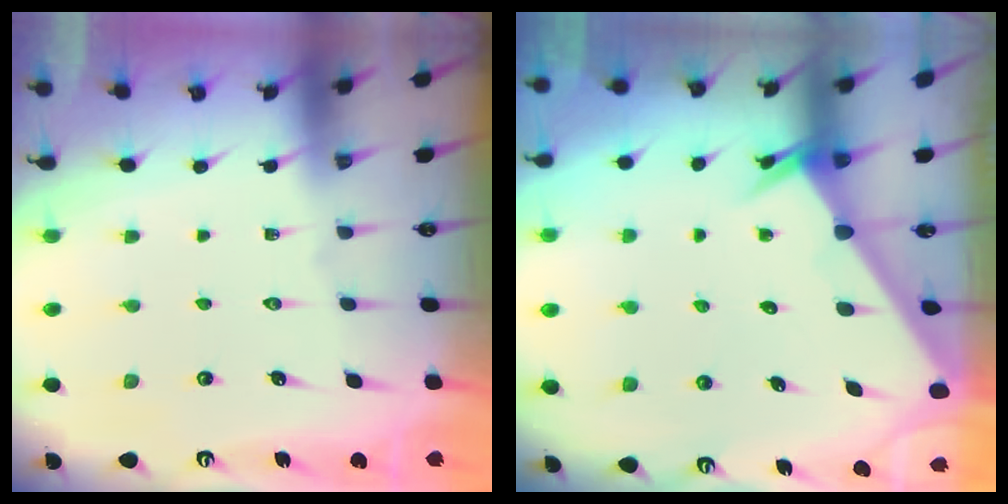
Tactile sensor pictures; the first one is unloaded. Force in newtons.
{"total": 2.4, "press": 2.4, "slide": 0.1}